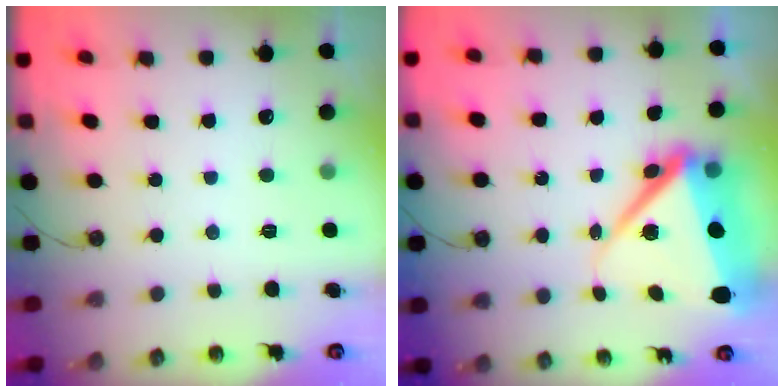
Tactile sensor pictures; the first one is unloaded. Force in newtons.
{"total": 14.4, "press": 14.3, "slide": 1.4}